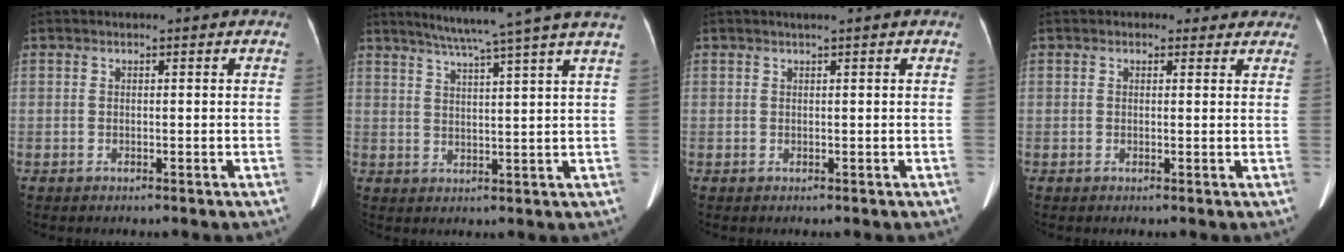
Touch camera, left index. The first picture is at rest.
{"total": 12.1, "force": [9.8, -2.2, 6.8], "torque": [-0.108, 0.000, 0.124]}
{"total": 0.7, "force": [0.5, -0.1, 0.5], "torque": [-0.011, 0.003, 0.011]}
{"total": 3.5, "force": [2.7, 2.2, 0.5], "torque": [0.008, 0.007, 0.019]}